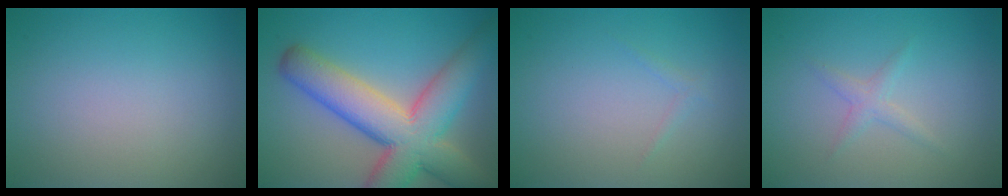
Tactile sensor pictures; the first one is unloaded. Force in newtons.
{"total": 10.5, "press": 10.5, "slide": 0.8}
{"total": 0.6, "press": 0.6, "slide": 0.0}
{"total": 1.8, "press": 1.8, "slide": 0.1}